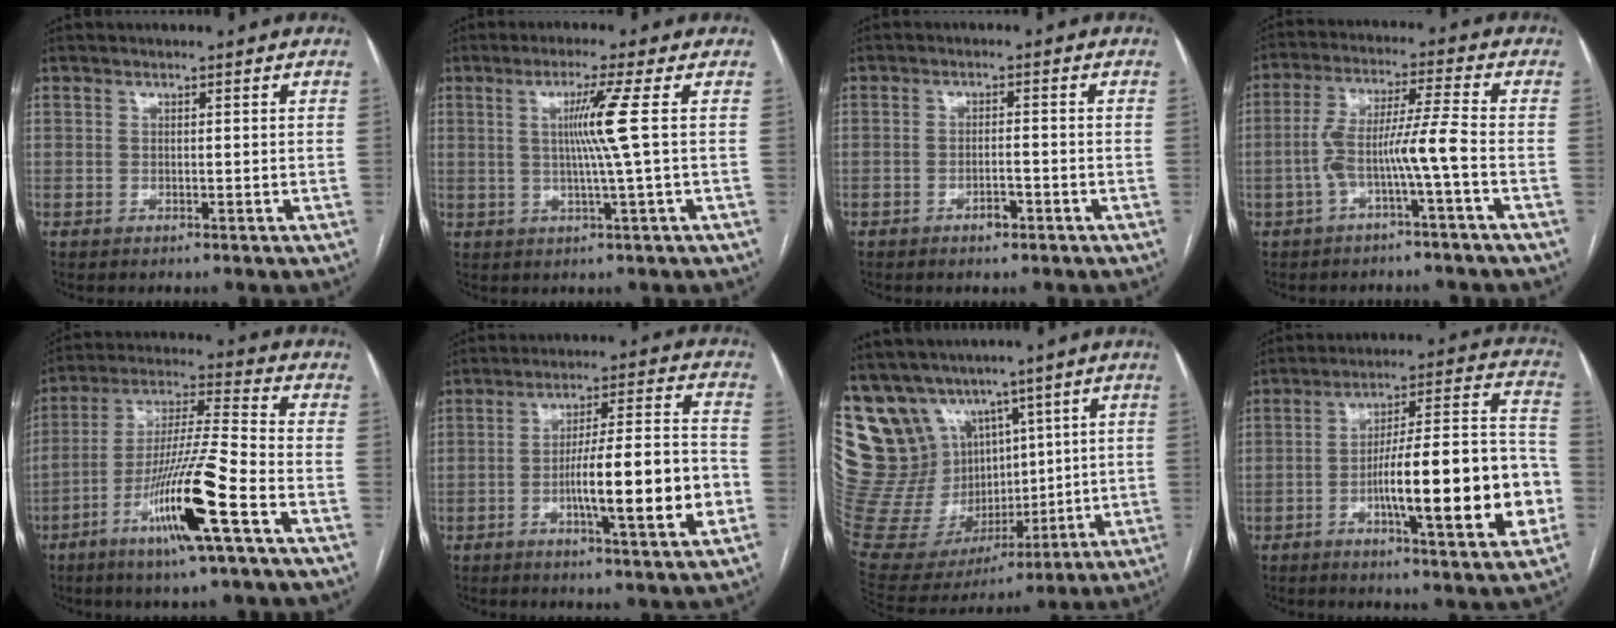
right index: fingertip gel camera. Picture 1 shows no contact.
{"total": 6.2, "force": [1.0, -2.0, 5.8], "torque": [-0.110, -0.004, 0.022]}
{"total": 2.3, "force": [-1.4, 0.8, 1.6], "torque": [-0.026, 0.002, -0.021]}
{"total": 7.7, "force": [-2.6, -0.7, 7.3], "torque": [-0.141, 0.026, -0.045]}
{"total": 15.6, "force": [-7.1, -0.2, 13.9], "torque": [-0.271, -0.014, -0.130]}
{"total": 14.8, "force": [-3.9, 1.2, 14.2], "torque": [-0.225, 0.008, -0.058]}
{"total": 24.6, "force": [13.0, 17.9, 10.8], "torque": [-0.259, 0.077, 0.273]}
{"total": 20.5, "force": [-5.3, 3.2, 19.6], "torque": [-0.254, 0.025, -0.073]}